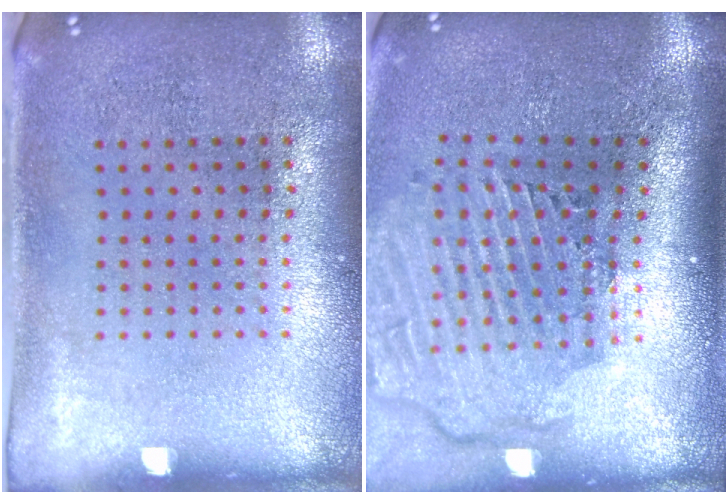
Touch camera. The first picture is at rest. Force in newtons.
{"total": 2.9, "press": 2.2, "slide": 1.8}